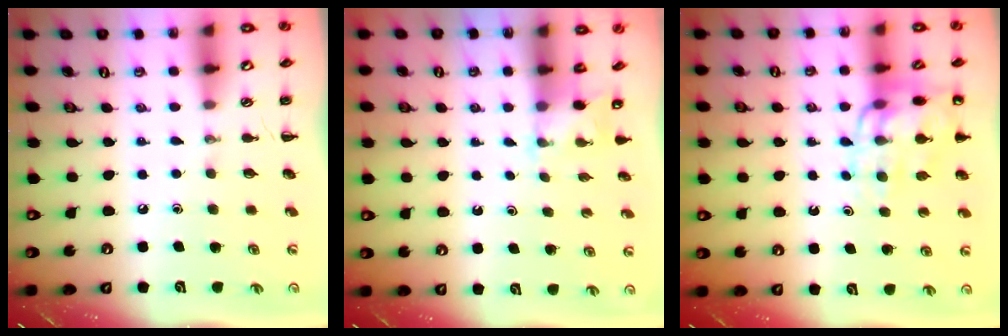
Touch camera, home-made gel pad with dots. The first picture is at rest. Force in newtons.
{"total": 2.2, "press": 2.1, "slide": 0.7}
{"total": 12.8, "press": 12.5, "slide": 2.5}